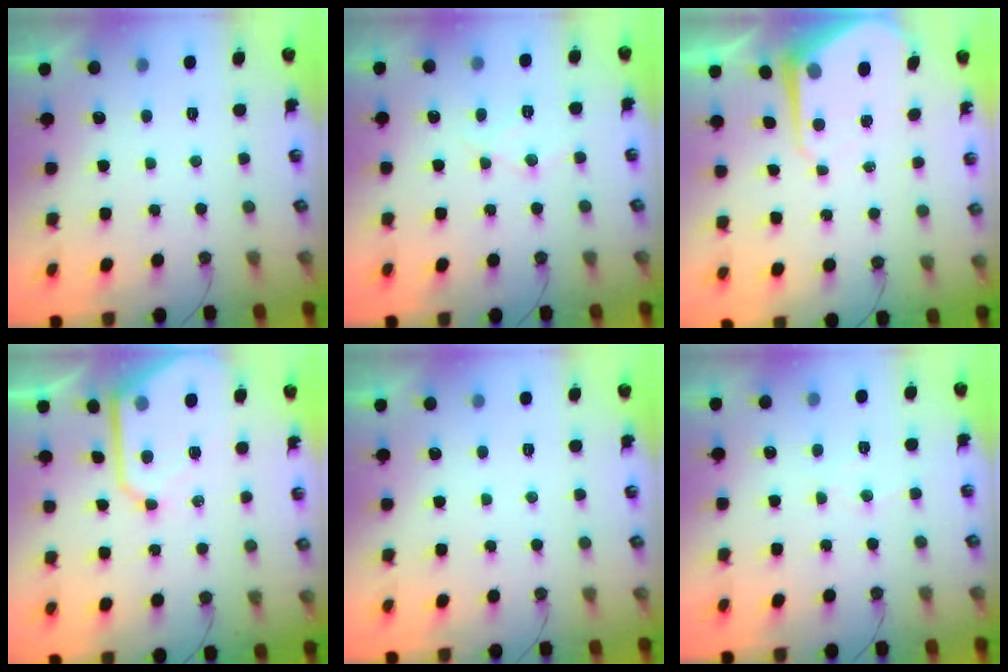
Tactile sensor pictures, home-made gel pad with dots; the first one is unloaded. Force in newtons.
{"total": 8.9, "press": 8.9, "slide": 0.1}
{"total": 7.3, "press": 7.2, "slide": 0.7}
{"total": 12.0, "press": 12.0, "slide": 1.1}
{"total": 0.0}
{"total": 5.9, "press": 5.8, "slide": 0.6}